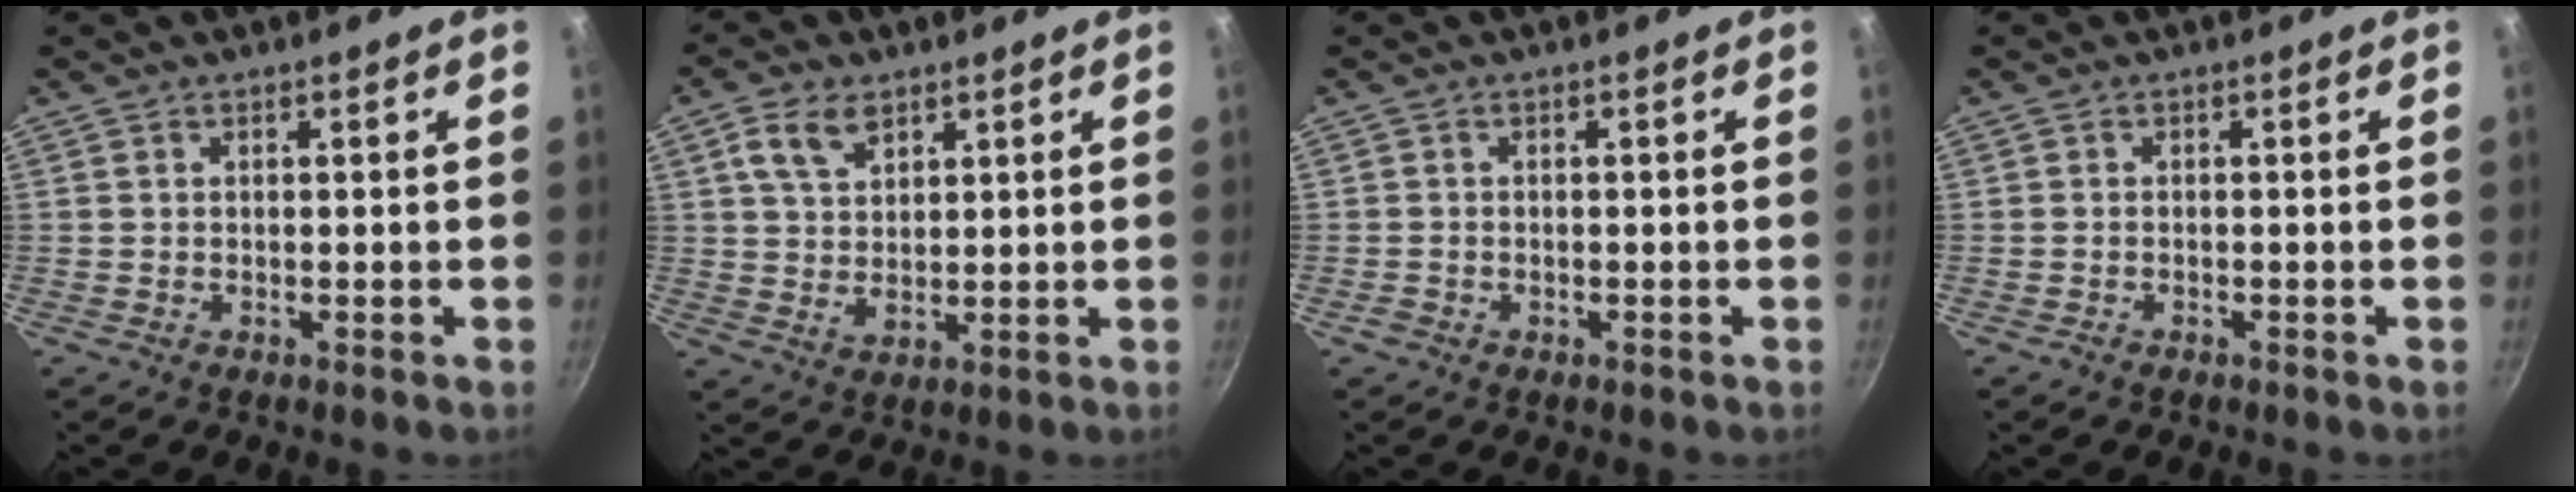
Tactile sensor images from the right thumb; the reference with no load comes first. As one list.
[{"total": 7.5, "force": [3.6, 4.8, 4.4], "torque": [-0.064, -0.013, 0.069]}, {"total": 1.4, "force": [-0.8, 1.1, 0.5], "torque": [-0.012, 0.005, -0.013]}, {"total": 0.8, "force": [-0.6, 0.5, 0.3], "torque": [-0.012, 0.007, -0.012]}]